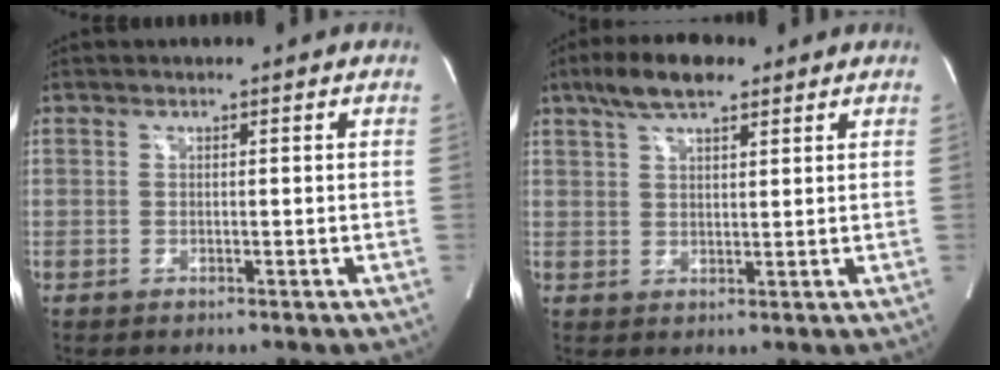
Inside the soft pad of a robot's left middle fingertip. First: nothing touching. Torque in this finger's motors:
{"motor_torque": [-0.21, -0.14, -0.44, -0.03]}